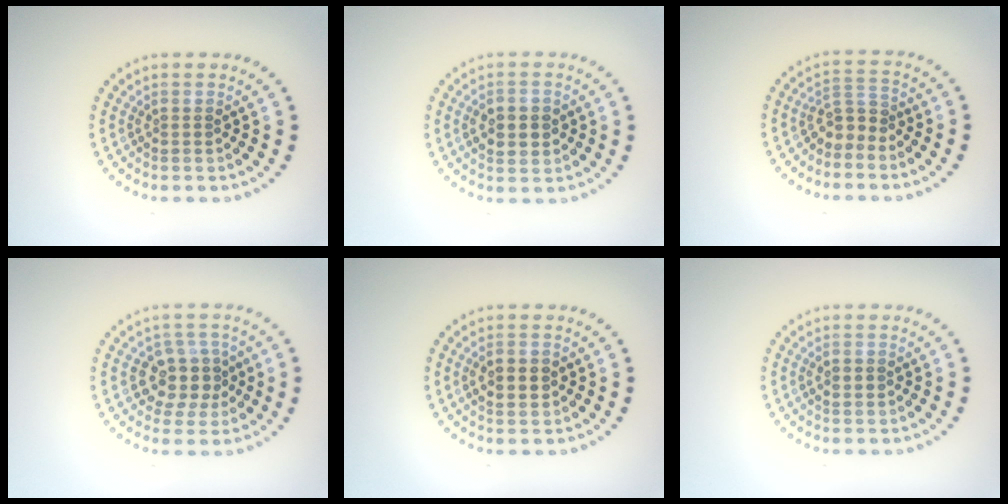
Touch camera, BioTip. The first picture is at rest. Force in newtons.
{"total": 3.0, "press": 3.0, "slide": 0.2}
{"total": 2.2, "press": 1.9, "slide": 1.3}
{"total": 4.3, "press": 3.9, "slide": 1.7}
{"total": 2.5, "press": 2.5, "slide": 0.1}
{"total": 1.8, "press": 1.8, "slide": 0.2}